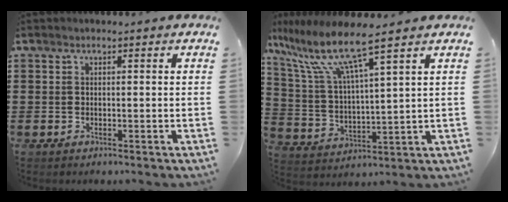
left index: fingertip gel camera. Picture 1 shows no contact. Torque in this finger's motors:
{"motor_torque": [1.38, 0.75, 0.99, 0.21]}